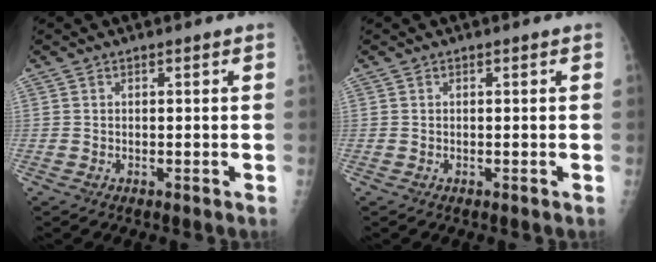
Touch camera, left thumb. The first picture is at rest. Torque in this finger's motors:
{"motor_torque": [0.04, 0.06, -0.05, -0.03, 0.00]}